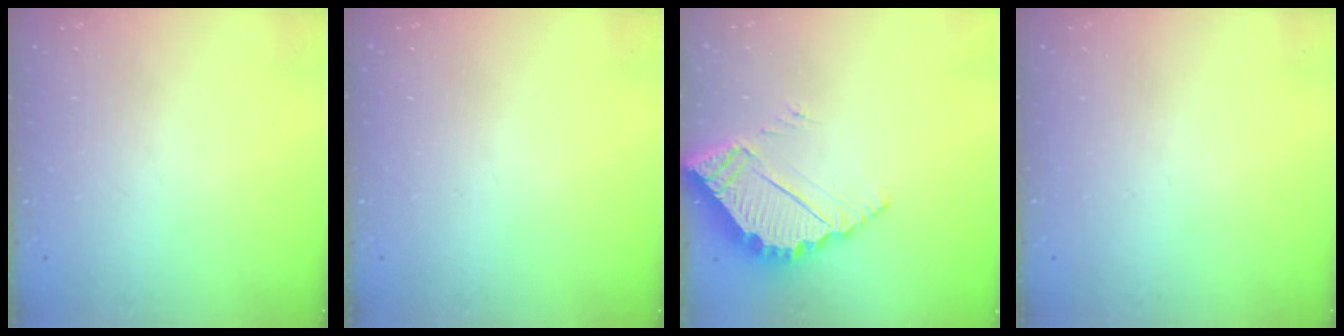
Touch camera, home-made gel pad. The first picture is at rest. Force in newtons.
{"total": 0.0}
{"total": 5.8, "press": 5.8, "slide": 0.1}
{"total": 0.0}